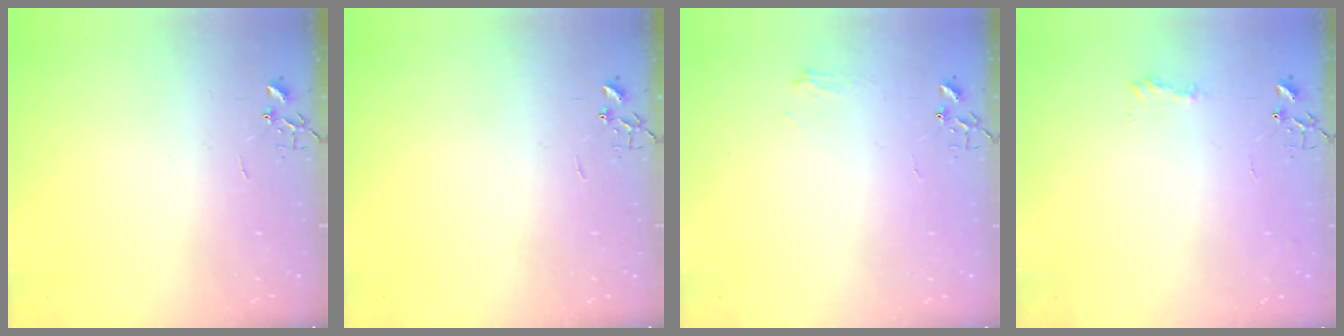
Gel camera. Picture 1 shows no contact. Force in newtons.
{"total": 0.0}
{"total": 5.3, "press": 5.3, "slide": 0.6}
{"total": 7.8, "press": 7.8, "slide": 0.3}